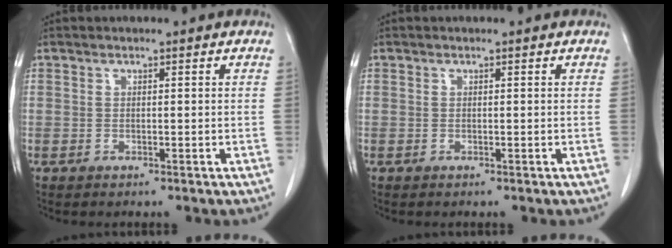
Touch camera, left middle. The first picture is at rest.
{"total": 0.0}